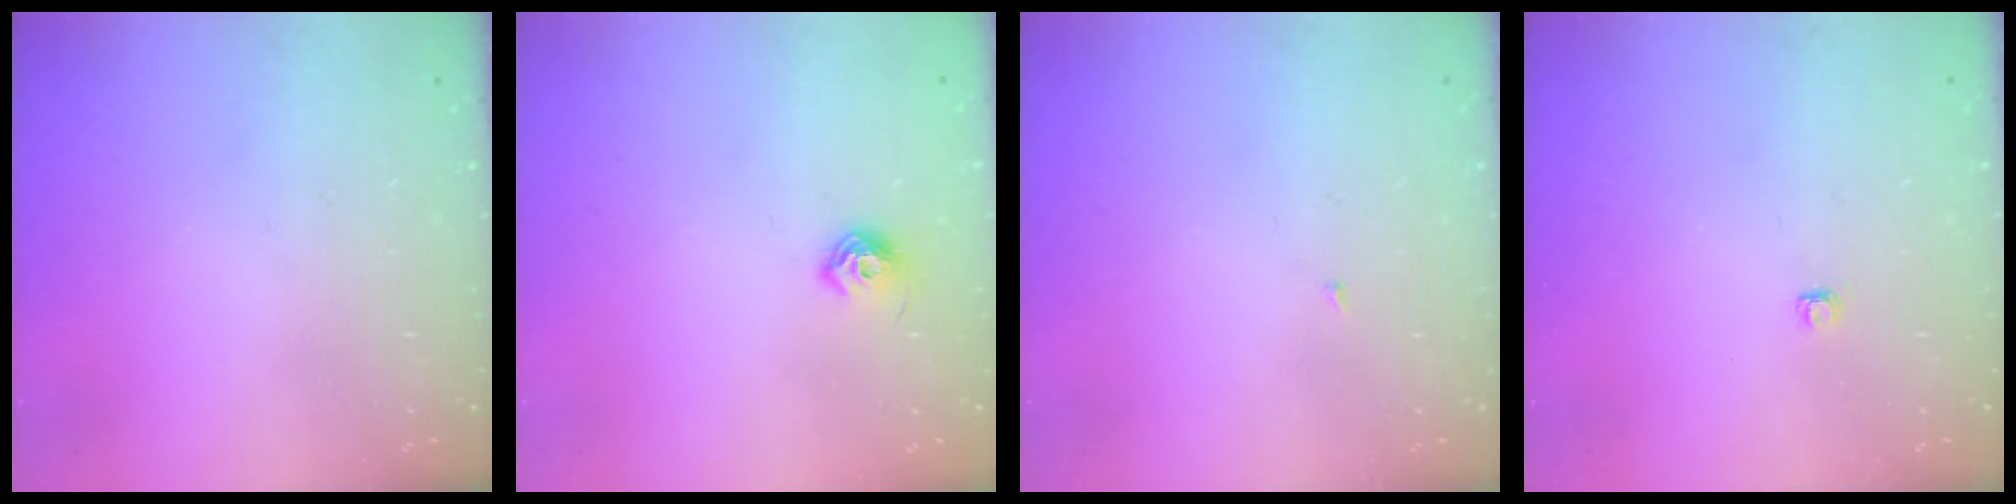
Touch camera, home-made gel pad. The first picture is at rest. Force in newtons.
{"total": 7.2, "press": 7.1, "slide": 0.9}
{"total": 1.8, "press": 1.8, "slide": 0.2}
{"total": 2.8, "press": 2.8, "slide": 0.4}